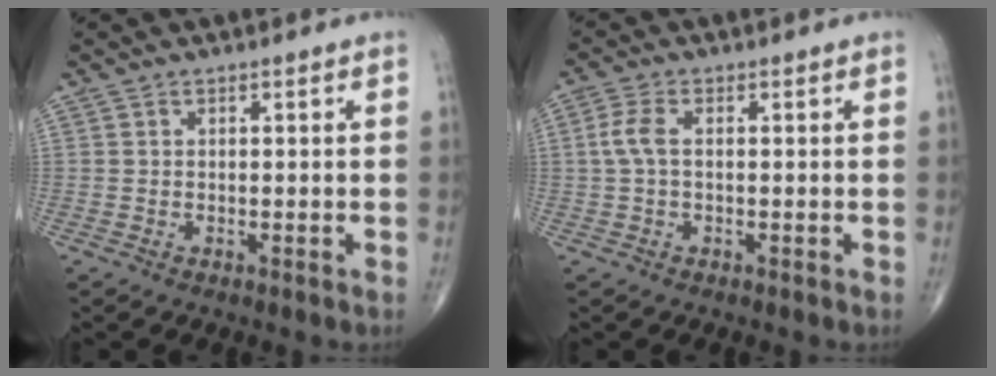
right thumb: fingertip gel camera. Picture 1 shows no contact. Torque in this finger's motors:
{"motor_torque": [-0.15, 0.17, 0.06, -0.04, 0.03]}